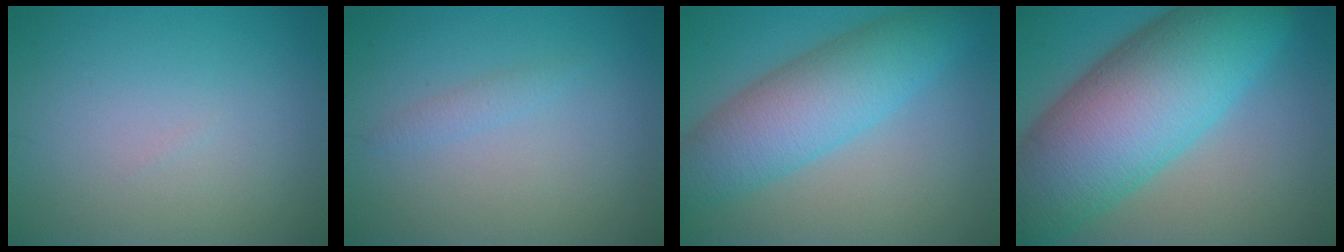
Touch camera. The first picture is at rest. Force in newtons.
{"total": 1.0, "press": 1.0, "slide": 0.1}
{"total": 7.7, "press": 7.7, "slide": 0.1}
{"total": 15.1, "press": 15.1, "slide": 0.4}